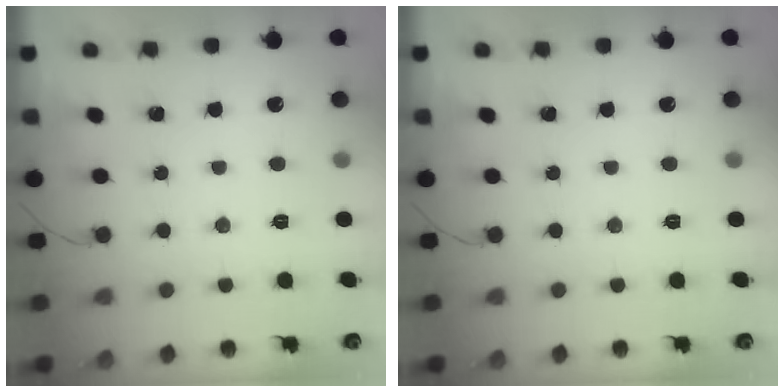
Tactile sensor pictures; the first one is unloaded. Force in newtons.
{"total": 0.0}